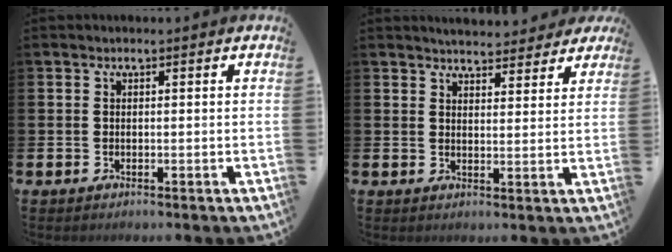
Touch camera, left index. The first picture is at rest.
{"total": 4.6, "force": [4.4, 1.1, 0.3], "torque": [-0.008, -0.028, 0.079]}